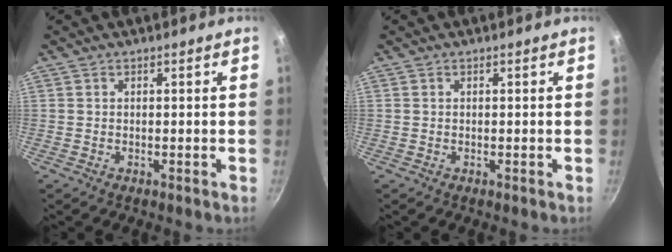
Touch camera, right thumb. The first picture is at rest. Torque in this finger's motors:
{"motor_torque": [-0.14, 0.03, -0.03, 0.03, 0.00]}